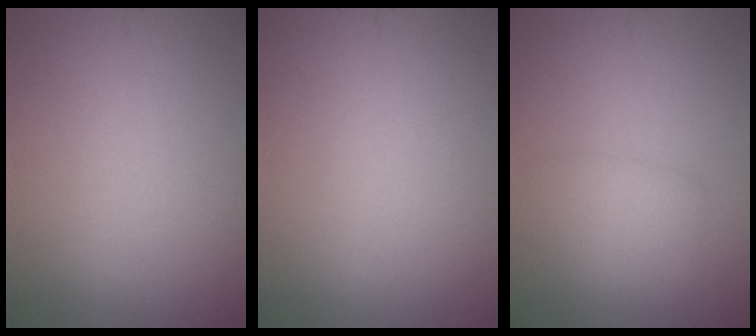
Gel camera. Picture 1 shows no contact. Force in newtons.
{"total": 0.0}
{"total": 2.3, "press": 2.3, "slide": 0.1}